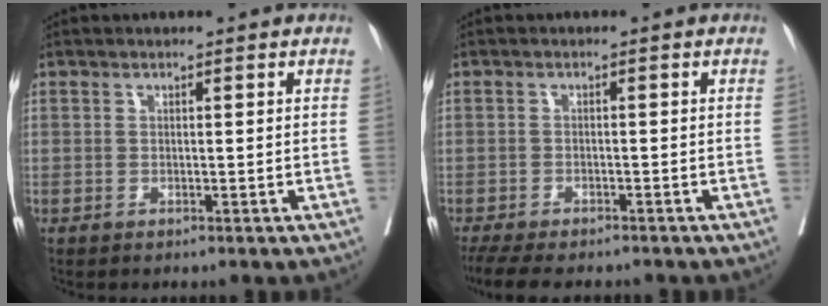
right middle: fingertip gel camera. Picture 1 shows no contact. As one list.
[{"total": 9.9, "force": [-8.2, 3.1, 4.5], "torque": [-0.073, -0.009, -0.120]}]